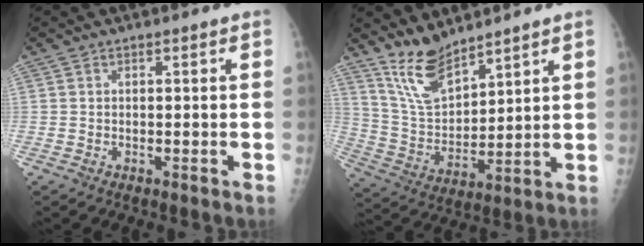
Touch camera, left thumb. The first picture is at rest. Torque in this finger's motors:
{"motor_torque": [0.48, -0.25, 0.20, -0.11, 0.21]}